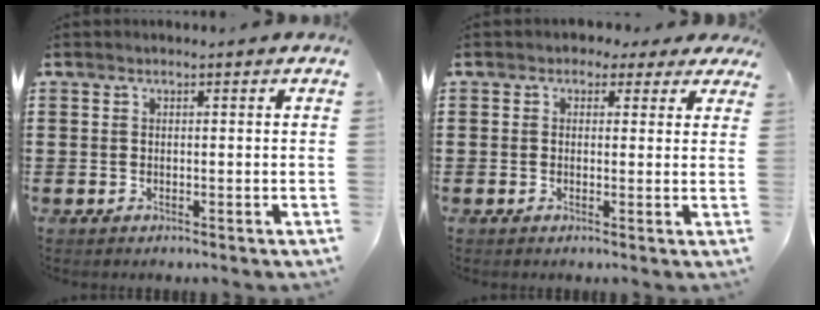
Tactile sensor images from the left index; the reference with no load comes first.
{"total": 1.9, "force": [0.9, 1.6, 0.6], "torque": [-0.019, 0.010, 0.015]}